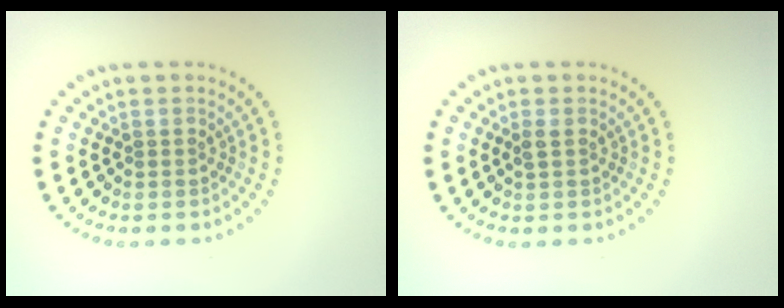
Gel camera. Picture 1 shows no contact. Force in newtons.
{"total": 0.8, "press": 0.8, "slide": 0.2}